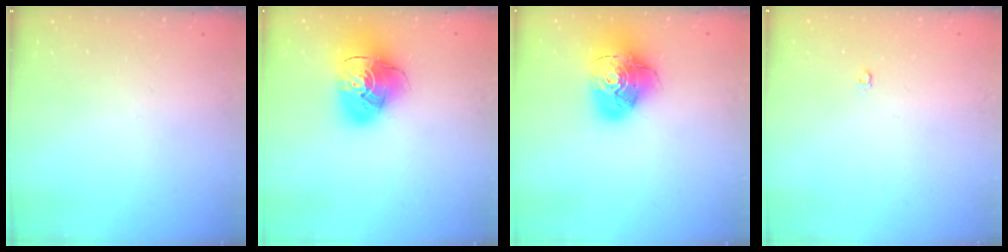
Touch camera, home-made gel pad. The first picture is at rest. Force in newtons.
{"total": 17.3, "press": 17.2, "slide": 2.0}
{"total": 20.1, "press": 20.0, "slide": 2.6}
{"total": 3.2, "press": 3.2, "slide": 0.2}